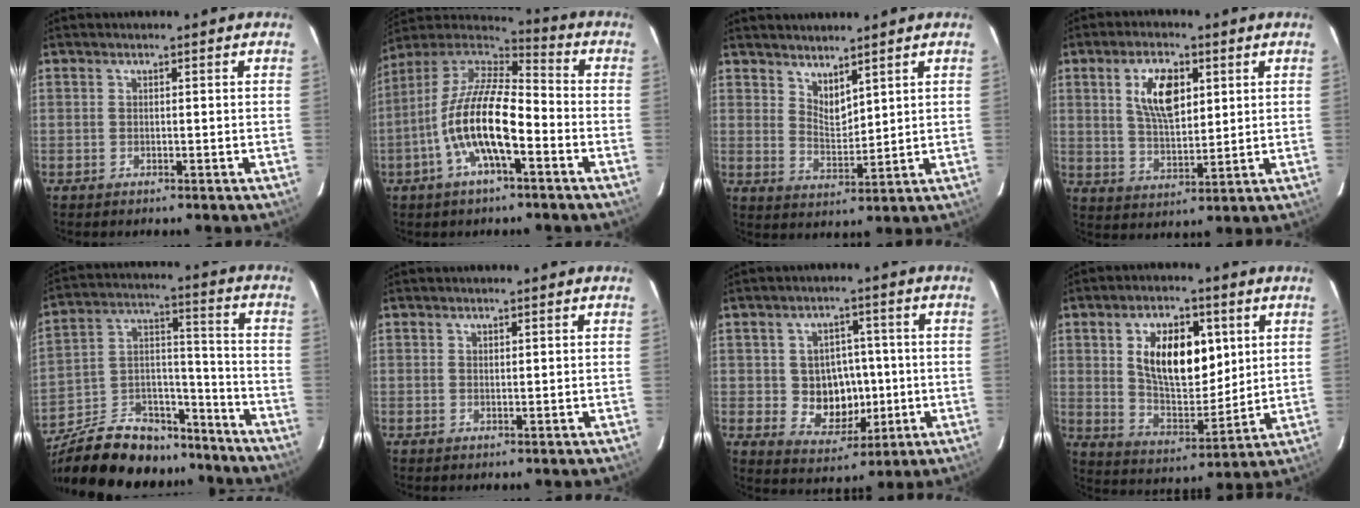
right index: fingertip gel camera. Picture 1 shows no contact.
{"total": 15.9, "force": [-5.5, 5.1, 14.0], "torque": [-0.273, -0.005, -0.110]}
{"total": 4.8, "force": [4.0, 1.6, 2.1], "torque": [-0.032, -0.008, 0.074]}
{"total": 9.7, "force": [3.4, 4.6, 7.8], "torque": [-0.145, 0.009, 0.066]}
{"total": 26.0, "force": [-19.9, 12.0, 11.6], "torque": [-0.243, 0.037, -0.296]}
{"total": 0.7, "force": [0.5, 0.3, 0.4], "torque": [-0.006, 0.001, 0.009]}
{"total": 8.9, "force": [-0.6, 7.8, 4.2], "torque": [-0.088, 0.007, 0.009]}
{"total": 14.8, "force": [4.5, 7.9, 11.7], "torque": [-0.200, 0.006, 0.088]}